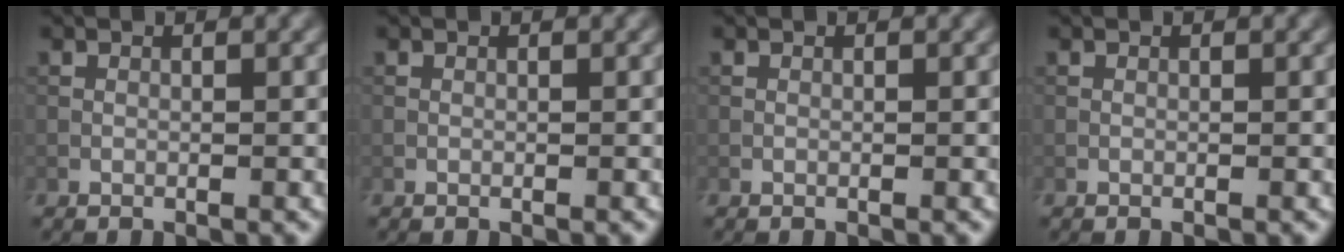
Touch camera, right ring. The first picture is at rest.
{"total": 0.0}
{"total": 0.0}
{"total": 0.0}